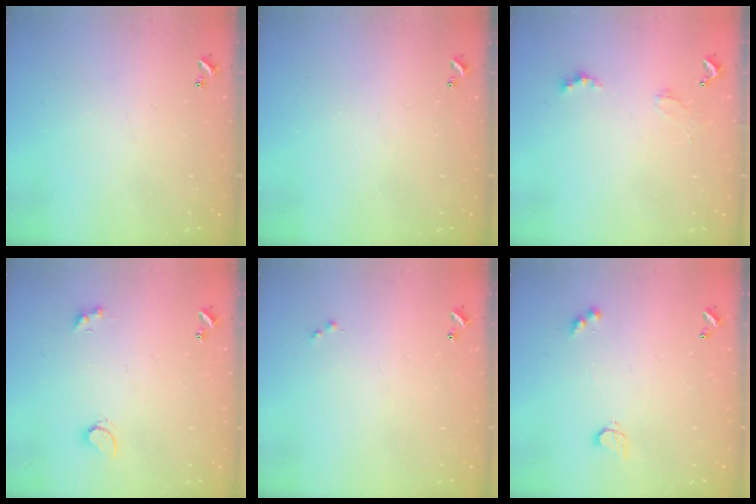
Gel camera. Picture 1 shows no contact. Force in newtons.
{"total": 0.0}
{"total": 1.5, "press": 1.5, "slide": 0.5}
{"total": 2.7, "press": 2.1, "slide": 1.6}
{"total": 0.0}
{"total": 3.2, "press": 3.2, "slide": 0.4}